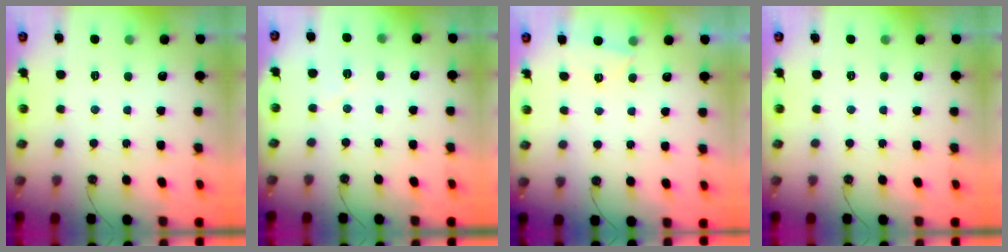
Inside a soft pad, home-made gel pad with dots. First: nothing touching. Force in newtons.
{"total": 4.3, "press": 3.9, "slide": 1.9}
{"total": 1.7, "press": 1.7, "slide": 0.3}
{"total": 0.0}